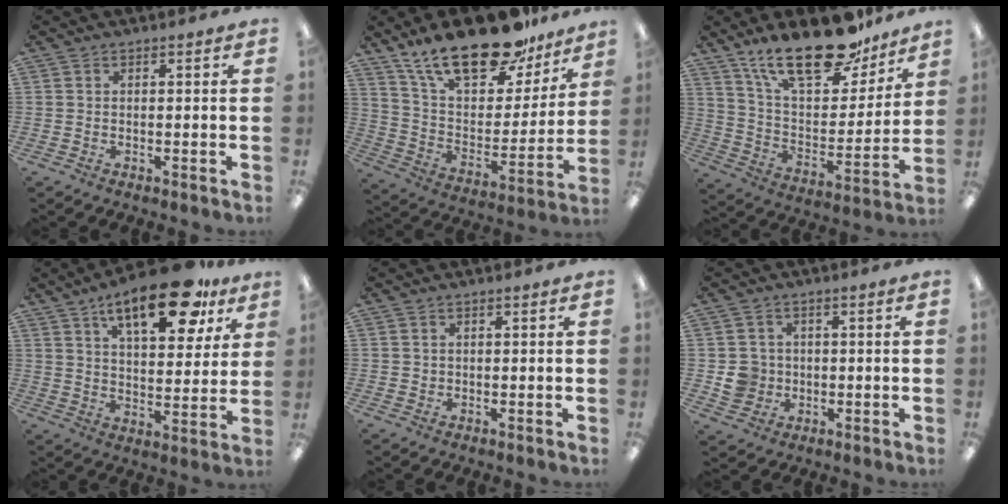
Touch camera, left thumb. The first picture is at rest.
{"total": 23.9, "force": [17.4, 10.1, 12.9], "torque": [-0.214, -0.111, 0.304]}
{"total": 24.1, "force": [17.3, 9.7, 13.6], "torque": [-0.221, -0.104, 0.301]}
{"total": 19.4, "force": [11.9, 7.8, 13.2], "torque": [-0.188, -0.057, 0.188]}
{"total": 0.7, "force": [0.3, 0.6, -0.1], "torque": [0.003, 0.003, 0.005]}
{"total": 5.5, "force": [-0.4, 5.4, 1.0], "torque": [-0.011, 0.010, -0.004]}